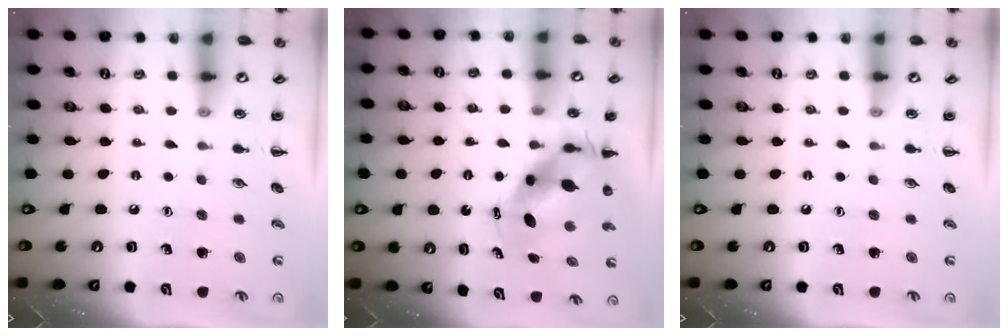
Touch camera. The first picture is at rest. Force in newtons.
{"total": 6.9, "press": 6.7, "slide": 1.6}
{"total": 0.0}